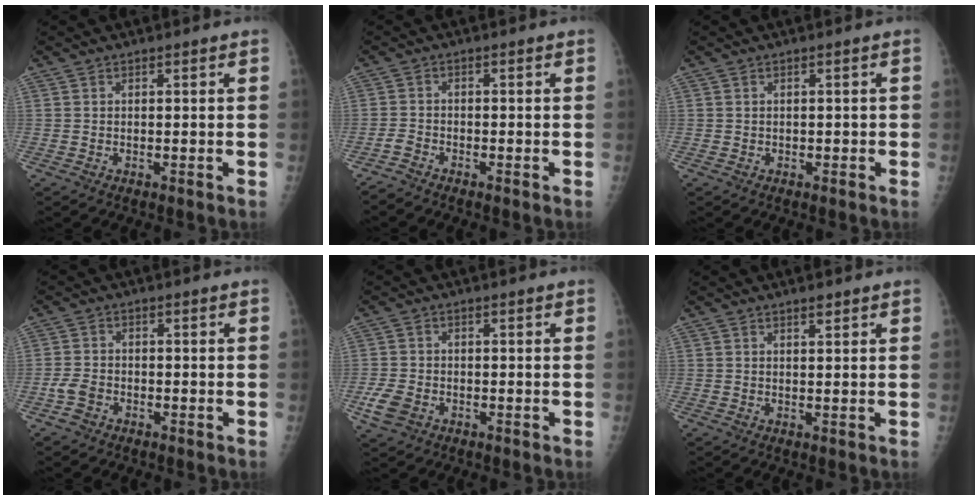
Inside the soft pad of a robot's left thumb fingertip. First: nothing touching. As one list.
[{"total": 1.8, "force": [-1.8, 0.3, 0.0], "torque": [-0.004, 0.001, -0.042]}, {"total": 0.6, "force": [-0.2, 0.6, 0.1], "torque": [0.002, 0.004, -0.002]}, {"total": 3.0, "force": [-1.7, 2.2, 1.3], "torque": [-0.024, 0.011, -0.034]}, {"total": 4.6, "force": [-1.9, 3.3, 2.5], "torque": [-0.057, 0.005, -0.031]}, {"total": 1.3, "force": [1.0, 0.3, 0.8], "torque": [-0.012, -0.006, 0.017]}]